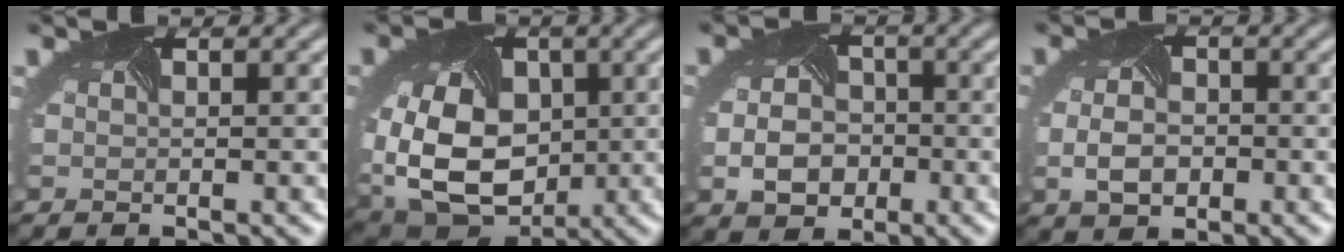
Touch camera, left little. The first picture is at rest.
{"total": 13.9, "force": [-1.4, 10.5, 9.0], "torque": [-0.194, -0.030, -0.013]}
{"total": 5.1, "force": [-1.7, 3.9, 2.8], "torque": [-0.057, -0.010, -0.019]}
{"total": 3.5, "force": [-1.1, 2.4, 2.2], "torque": [-0.052, -0.007, -0.006]}